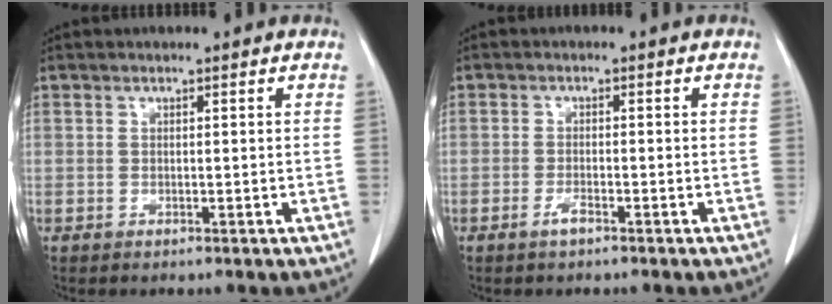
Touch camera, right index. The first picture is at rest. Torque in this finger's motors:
{"motor_torque": [0.10, -0.07, -0.04, 0.00]}